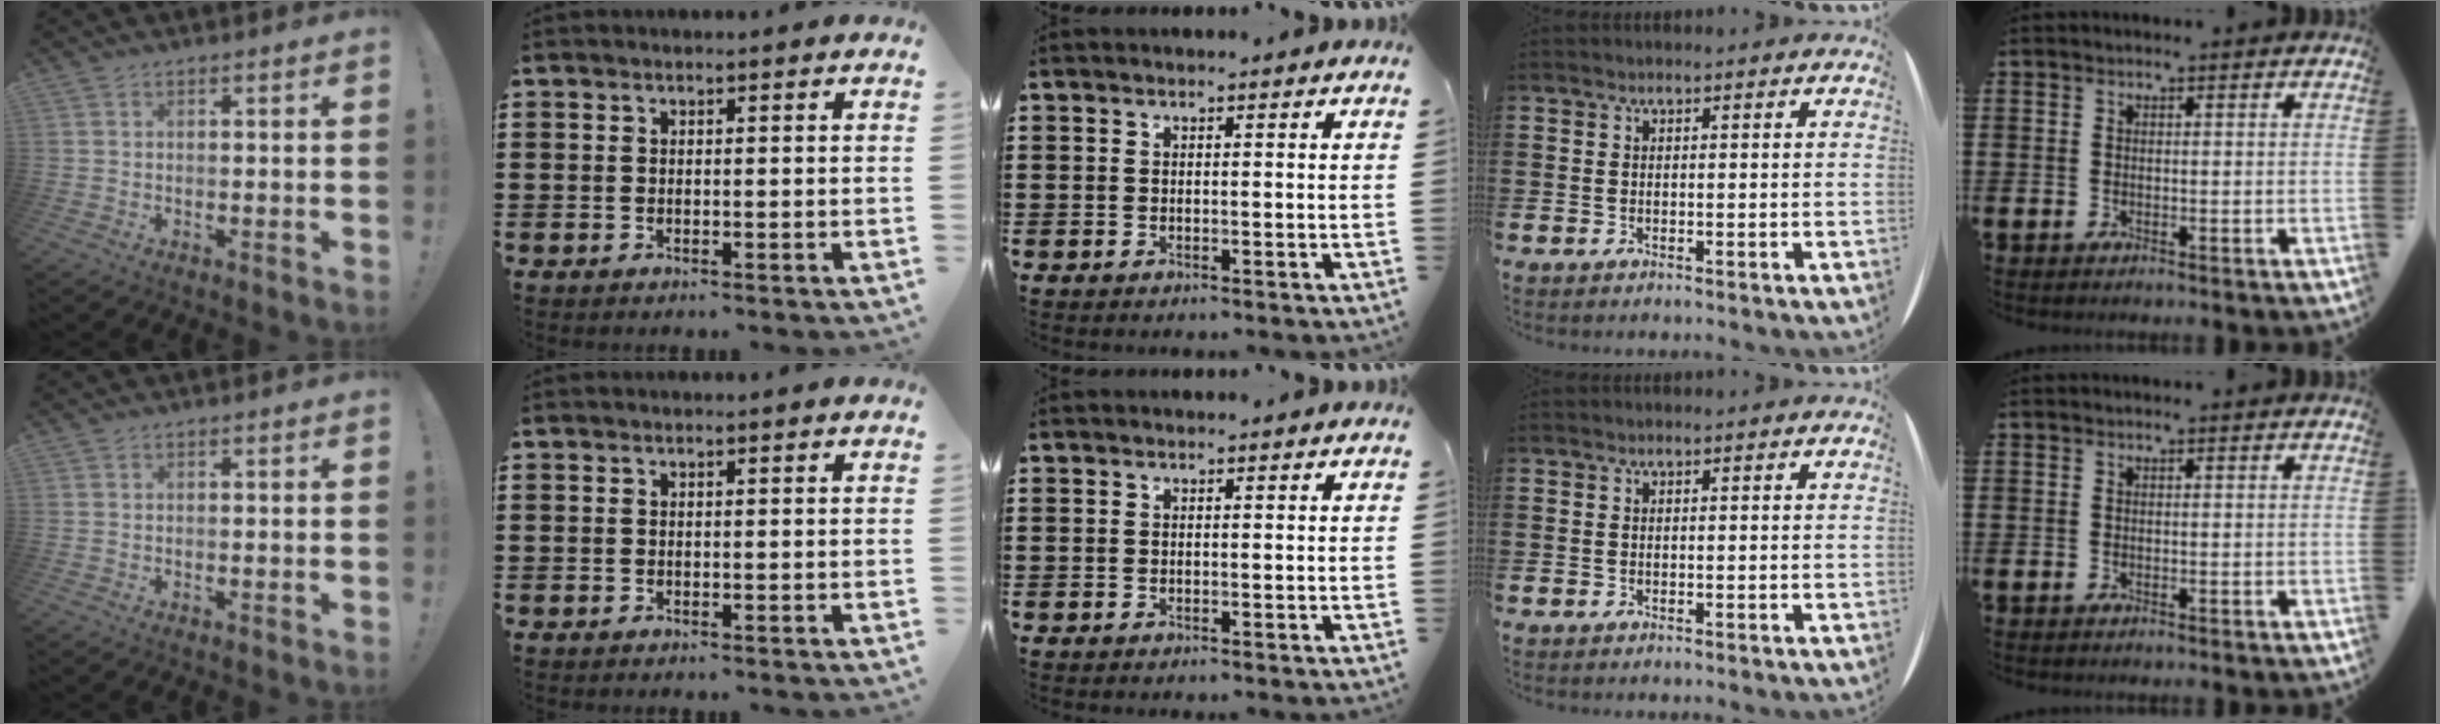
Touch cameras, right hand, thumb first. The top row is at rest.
{}